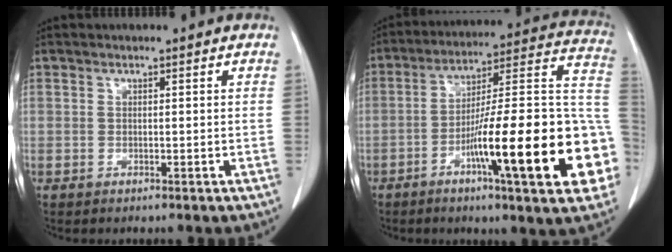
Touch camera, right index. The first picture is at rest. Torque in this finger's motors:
{"motor_torque": [1.49, -0.64, 1.05, 0.21]}